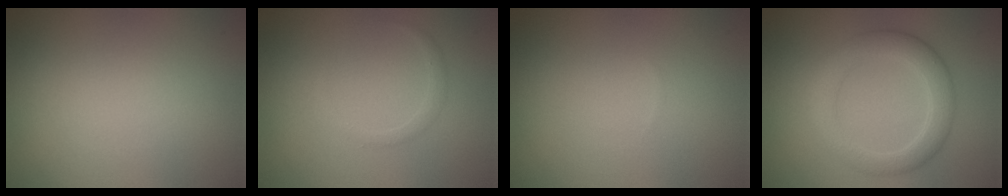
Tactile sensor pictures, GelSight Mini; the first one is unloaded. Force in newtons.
{"total": 0.8, "press": 0.8, "slide": 0.2}
{"total": 0.0}
{"total": 3.8, "press": 3.8, "slide": 0.2}